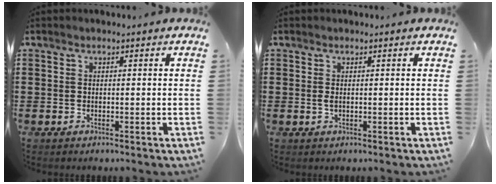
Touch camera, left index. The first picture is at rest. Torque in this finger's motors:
{"motor_torque": [0.16, 0.15, 0.09, 0.02]}